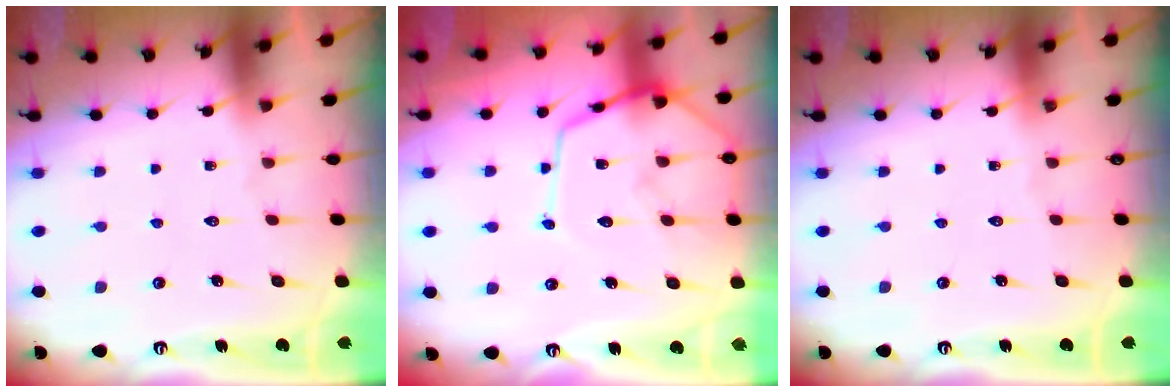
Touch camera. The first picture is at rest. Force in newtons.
{"total": 13.0, "press": 13.0, "slide": 1.3}
{"total": 0.0}